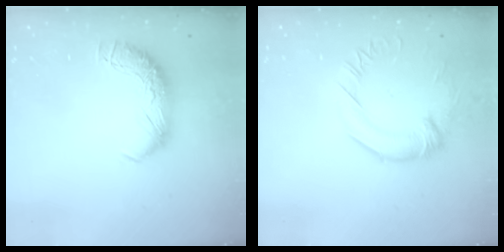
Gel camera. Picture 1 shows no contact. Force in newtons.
{"total": 1.1, "press": 0.3, "slide": 1.0}